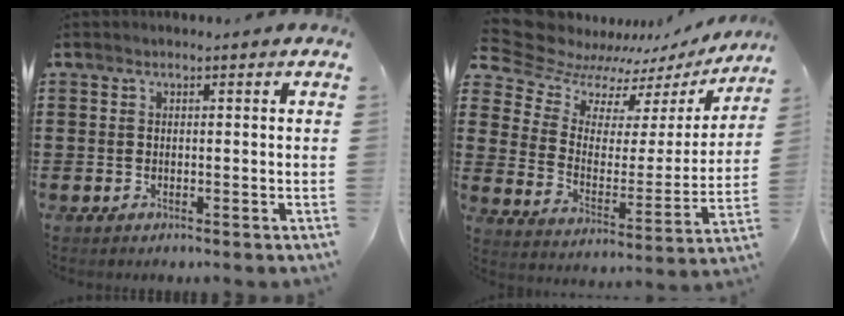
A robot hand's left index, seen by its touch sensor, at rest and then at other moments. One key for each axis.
{"total": 8.0, "fx": 6.8, "fy": 3.7, "fz": 2.1, "tx": -0.077, "ty": -0.046, "tz": 0.118}